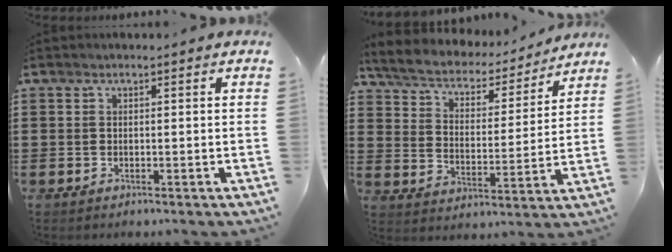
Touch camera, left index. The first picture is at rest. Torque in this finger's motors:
{"motor_torque": [1.30, -0.83, 0.60, 0.12]}